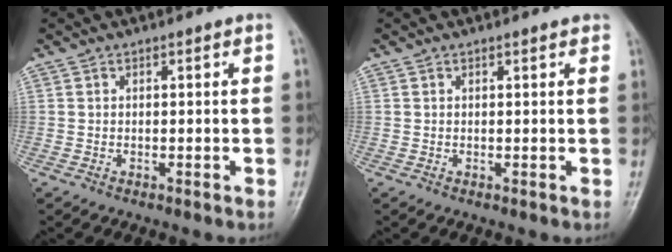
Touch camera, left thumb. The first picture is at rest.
{"total": 1.1, "force": [0.8, 0.3, 0.7], "torque": [-0.008, -0.001, 0.007]}